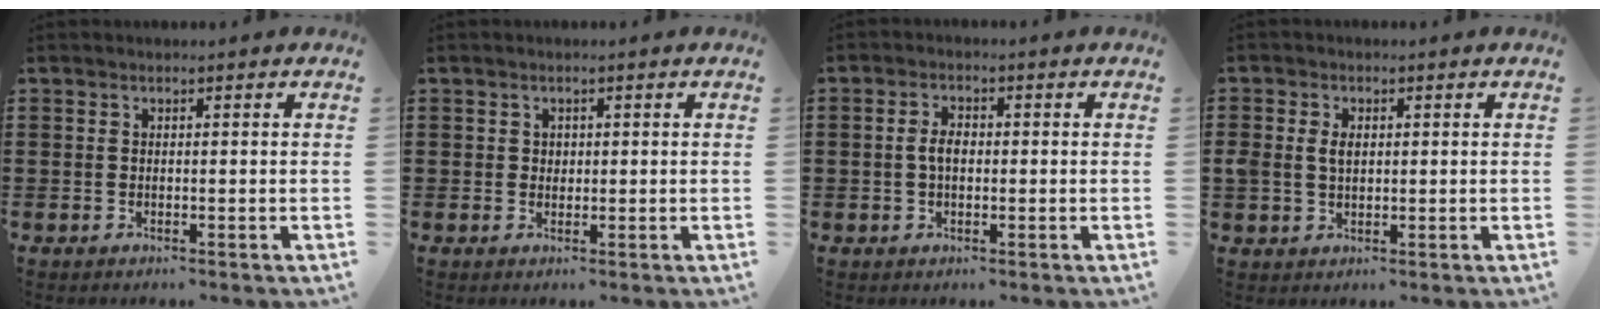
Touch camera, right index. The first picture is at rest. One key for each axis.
{"total": 1.0, "fx": 0.4, "fy": 0.9, "fz": 0.3, "tx": -0.008, "ty": 0.005, "tz": 0.007}
{"total": 2.9, "fx": -0.1, "fy": 1.6, "fz": 2.4, "tx": -0.054, "ty": 0.002, "tz": -0.006}
{"total": 2.8, "fx": 0.4, "fy": 1.9, "fz": 2.0, "tx": -0.043, "ty": 0.009, "tz": 0.006}